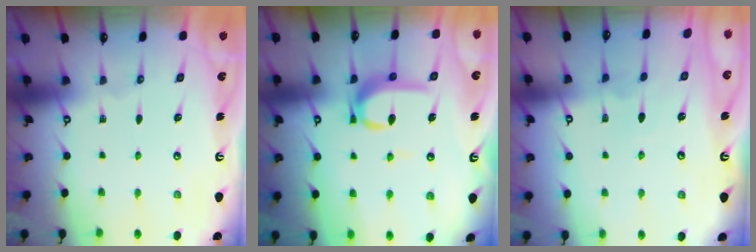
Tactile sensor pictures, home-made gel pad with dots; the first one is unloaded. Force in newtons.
{"total": 10.5, "press": 10.5, "slide": 0.7}
{"total": 4.4, "press": 4.4, "slide": 0.2}